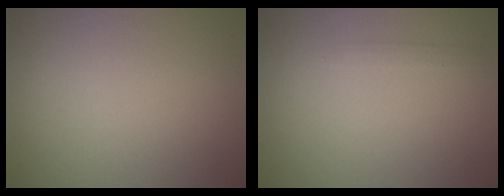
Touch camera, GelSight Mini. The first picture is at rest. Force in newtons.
{"total": 0.7, "press": 0.7, "slide": 0.1}